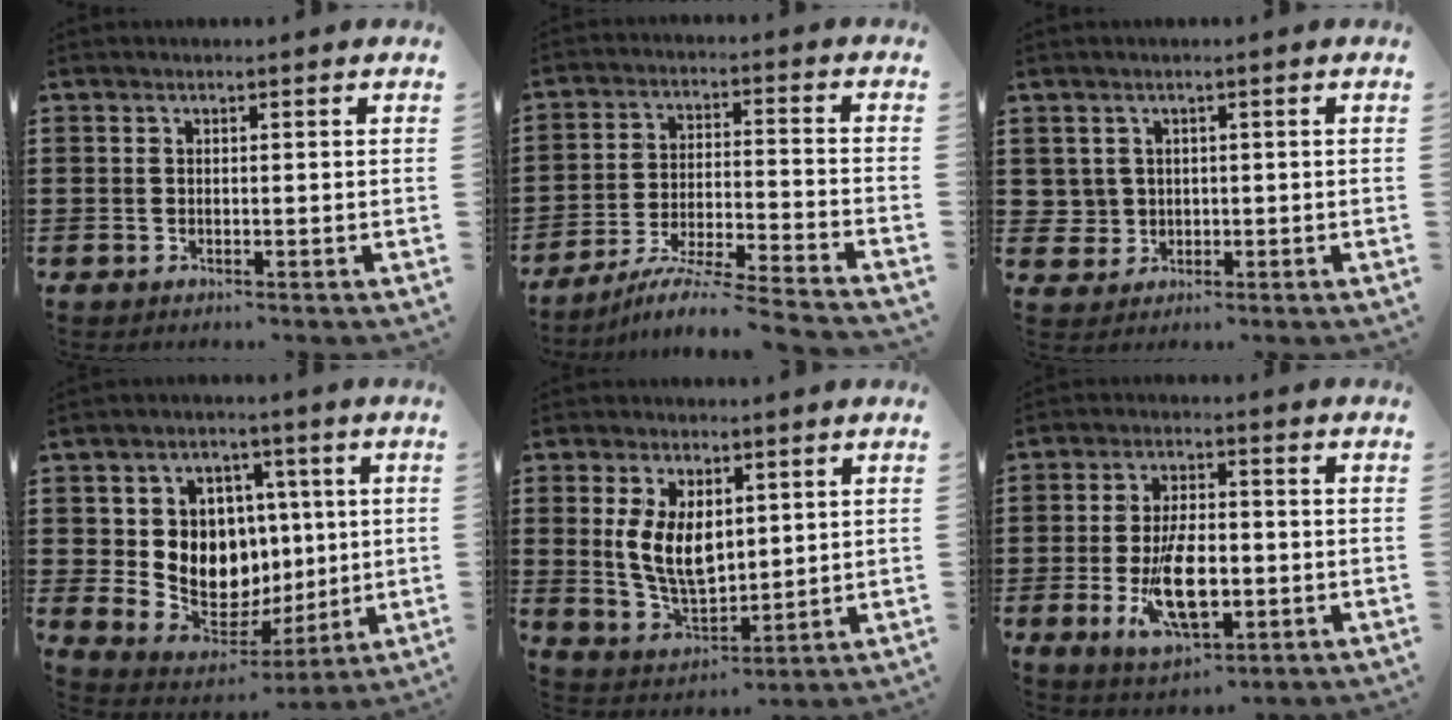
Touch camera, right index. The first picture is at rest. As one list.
[{"total": 7.4, "force": [-6.7, -0.6, 3.2], "torque": [-0.064, -0.012, -0.133]}, {"total": 2.2, "force": [0.3, 2.2, 0.2], "torque": [-0.014, 0.009, 0.004]}, {"total": 9.5, "force": [1.7, 8.6, 3.6], "torque": [-0.091, -0.015, 0.040]}, {"total": 8.4, "force": [1.7, 5.1, 6.5], "torque": [-0.144, 0.008, 0.032]}, {"total": 10.4, "force": [-2.4, 4.9, 8.8], "torque": [-0.177, -0.009, -0.044]}]